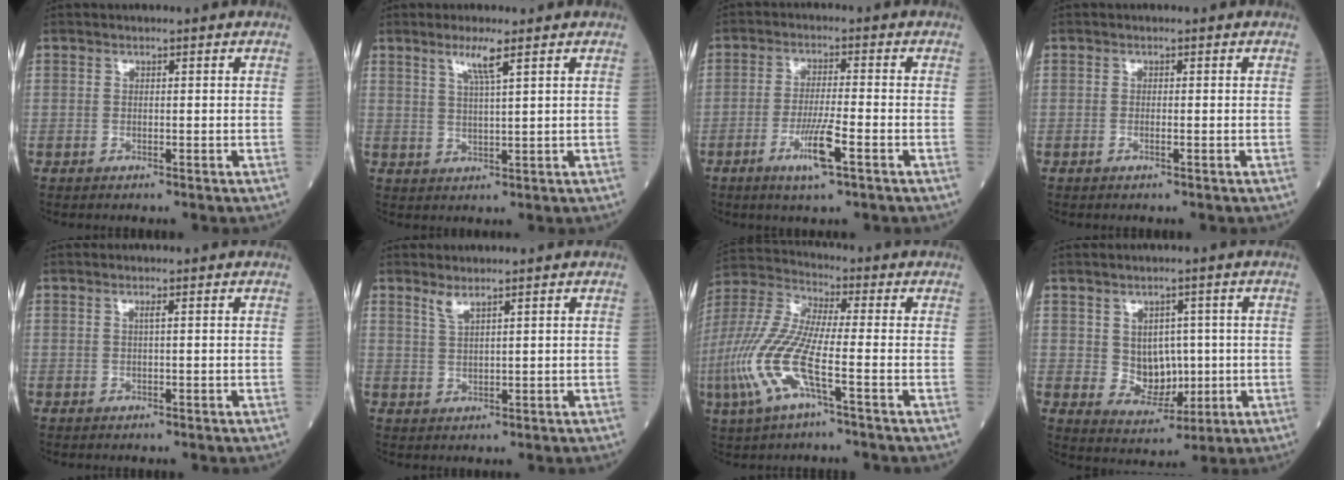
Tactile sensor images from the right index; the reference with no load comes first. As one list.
[{"total": 3.8, "force": [2.2, -0.5, 3.0], "torque": [-0.064, -0.003, 0.044]}, {"total": 6.2, "force": [-2.9, 0.1, 5.5], "torque": [-0.106, -0.010, -0.054]}, {"total": 0.6, "force": [-0.3, -0.1, 0.5], "torque": [-0.012, 0.000, -0.006]}, {"total": 0.6, "force": [0.2, -0.2, 0.5], "torque": [-0.012, 0.000, 0.004]}, {"total": 1.9, "force": [1.5, -0.1, 1.1], "torque": [-0.027, -0.005, 0.033]}, {"total": 12.4, "force": [-4.0, 1.7, 11.6], "torque": [-0.265, 0.000, -0.085]}, {"total": 6.0, "force": [0.5, 4.6, 3.8], "torque": [-0.052, 0.005, 0.023]}]